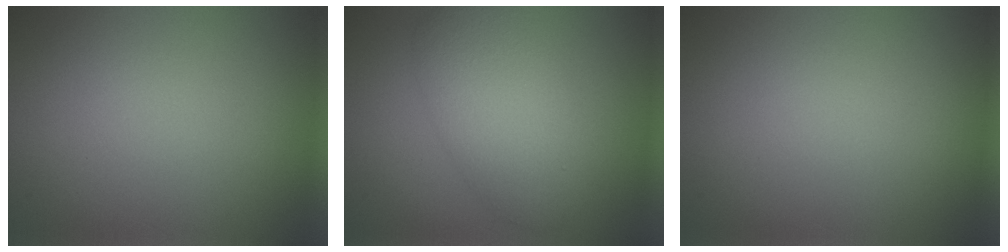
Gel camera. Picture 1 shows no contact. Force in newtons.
{"total": 5.8, "press": 5.8, "slide": 0.4}
{"total": 0.0}